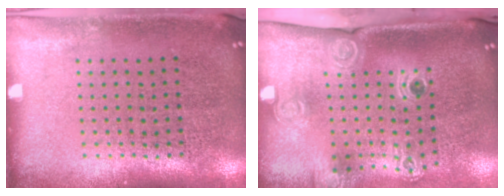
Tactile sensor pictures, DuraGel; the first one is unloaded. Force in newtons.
{"total": 2.3, "press": 1.6, "slide": 1.6}